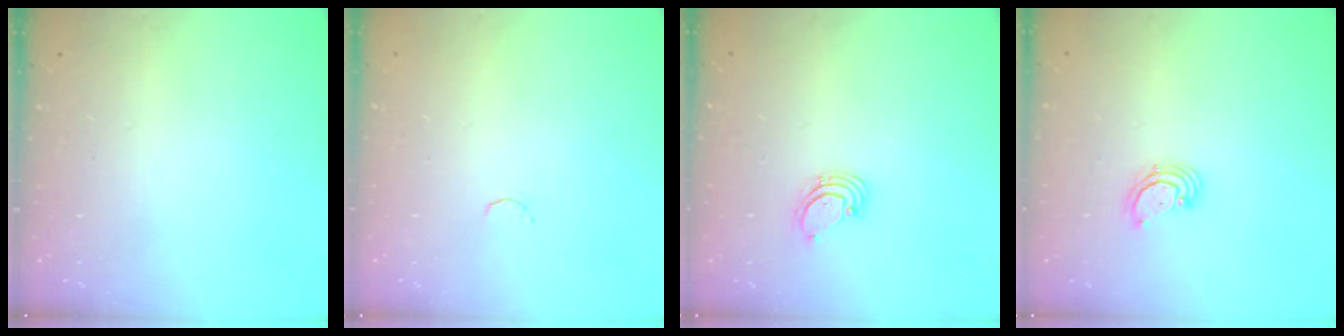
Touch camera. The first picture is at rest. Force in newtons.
{"total": 1.7, "press": 1.6, "slide": 0.5}
{"total": 1.5, "press": 1.5, "slide": 0.1}
{"total": 3.5, "press": 3.5, "slide": 0.1}